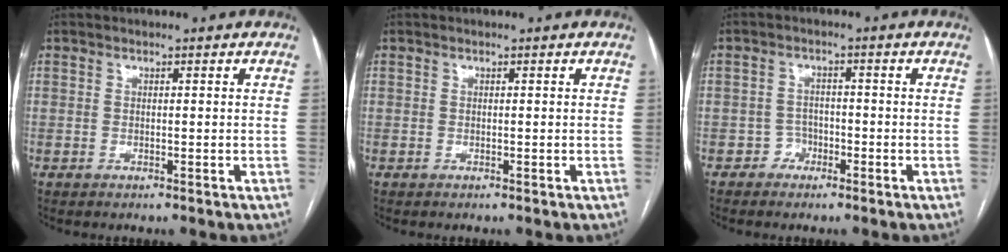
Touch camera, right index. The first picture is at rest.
{"total": 0.0}
{"total": 2.3, "force": [-1.4, 1.8, 0.1], "torque": [0.006, 0.012, -0.029]}